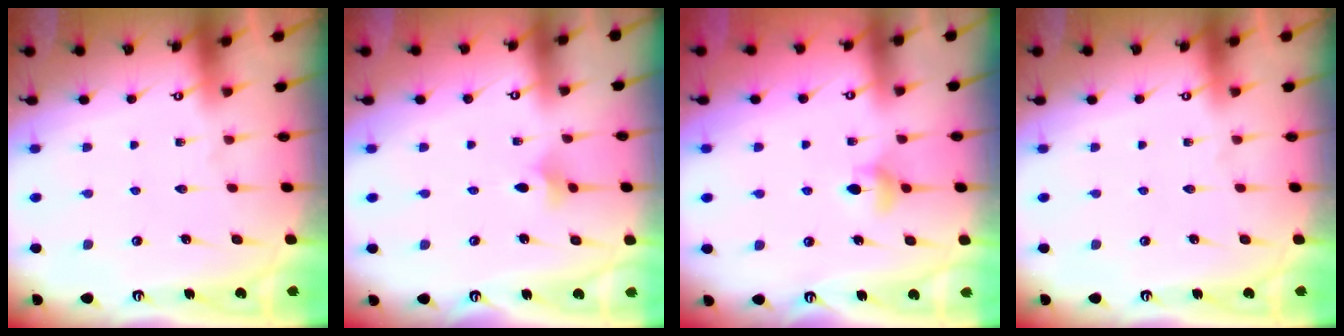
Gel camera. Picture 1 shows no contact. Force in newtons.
{"total": 3.4, "press": 3.3, "slide": 0.8}
{"total": 5.2, "press": 5.1, "slide": 0.8}
{"total": 0.0}